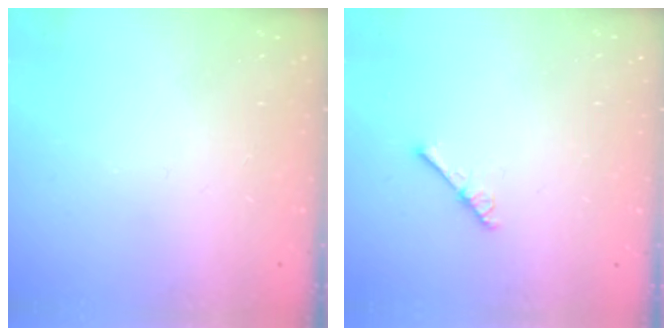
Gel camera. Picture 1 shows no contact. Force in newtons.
{"total": 2.6, "press": 2.6, "slide": 0.3}